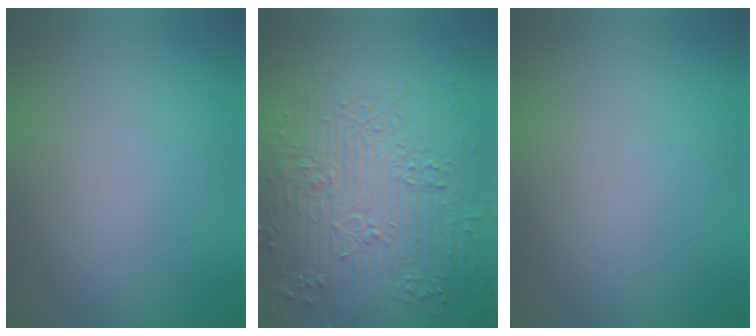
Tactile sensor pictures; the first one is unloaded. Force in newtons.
{"total": 9.3, "press": 6.9, "slide": 6.3}
{"total": 0.0}